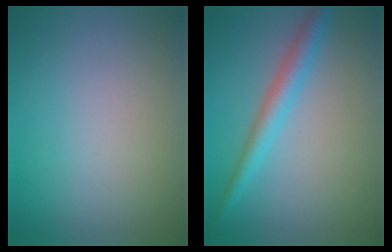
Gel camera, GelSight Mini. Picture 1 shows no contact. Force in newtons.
{"total": 3.0, "press": 3.0, "slide": 0.2}